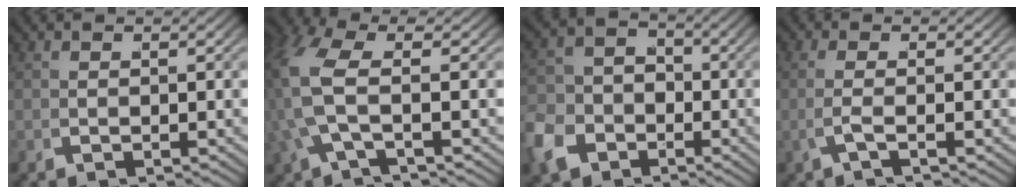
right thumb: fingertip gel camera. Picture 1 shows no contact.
{"total": 5.6, "force": [0.2, 2.6, 4.9], "torque": [-0.137, -0.017, 0.017]}
{"total": 7.1, "force": [-3.1, 5.7, 2.7], "torque": [-0.051, -0.030, -0.041]}
{"total": 2.0, "force": [-0.1, 0.1, 1.9], "torque": [-0.052, -0.001, 0.001]}